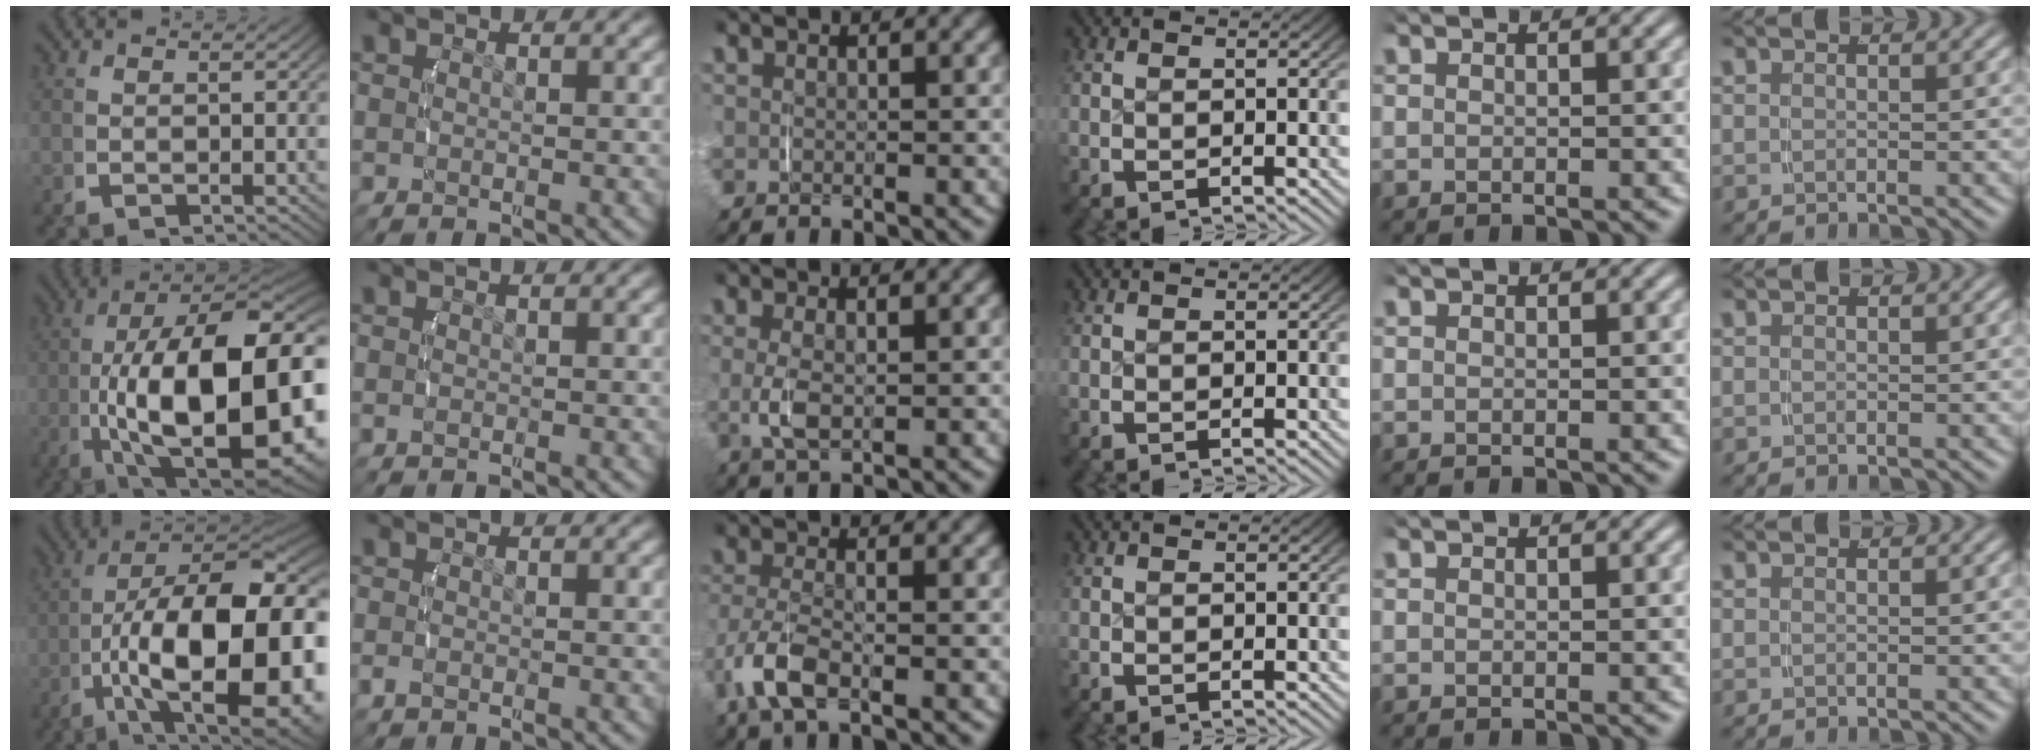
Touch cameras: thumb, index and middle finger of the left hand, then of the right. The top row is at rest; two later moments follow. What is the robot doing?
{"motion": "lift_and_place", "object": "glasses case"}